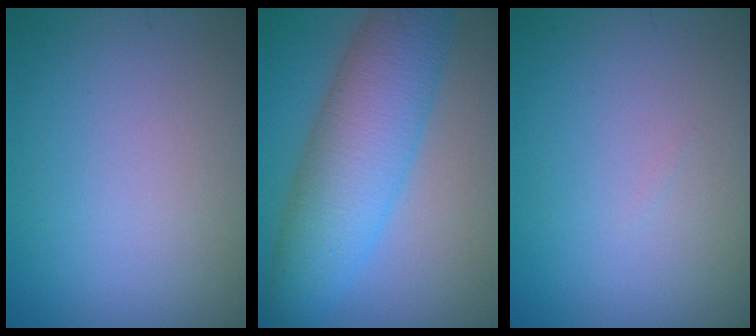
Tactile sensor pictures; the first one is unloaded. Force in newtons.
{"total": 8.2, "press": 8.2, "slide": 0.1}
{"total": 0.0}